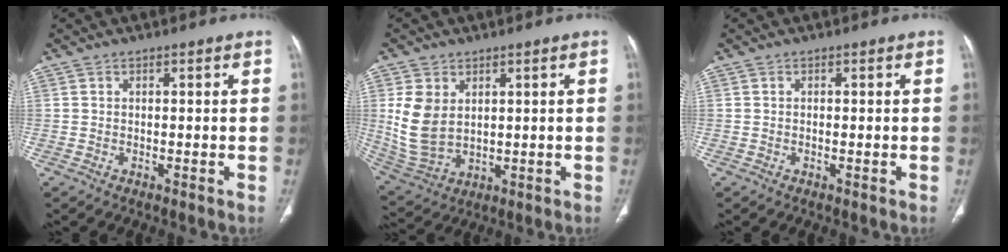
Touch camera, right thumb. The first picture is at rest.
{"total": 9.9, "force": [2.4, 7.0, 6.6], "torque": [-0.123, -0.012, 0.067]}
{"total": 0.0}